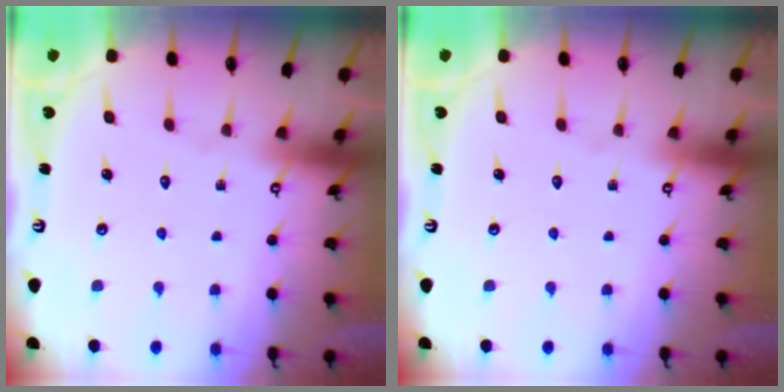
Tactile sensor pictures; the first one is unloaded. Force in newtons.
{"total": 0.0}